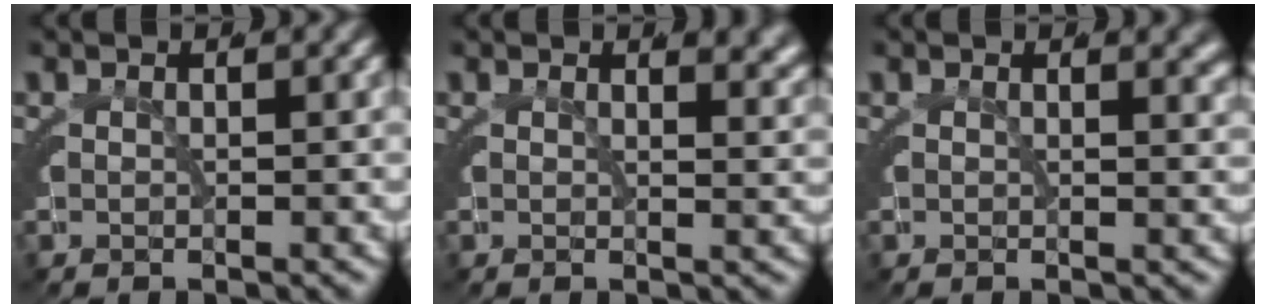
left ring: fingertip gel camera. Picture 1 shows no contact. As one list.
[{"total": 2.4, "force": [1.9, 0.8, 1.3], "torque": [-0.012, -0.002, 0.024]}, {"total": 1.3, "force": [0.9, 0.5, 0.8], "torque": [-0.009, -0.002, 0.011]}]